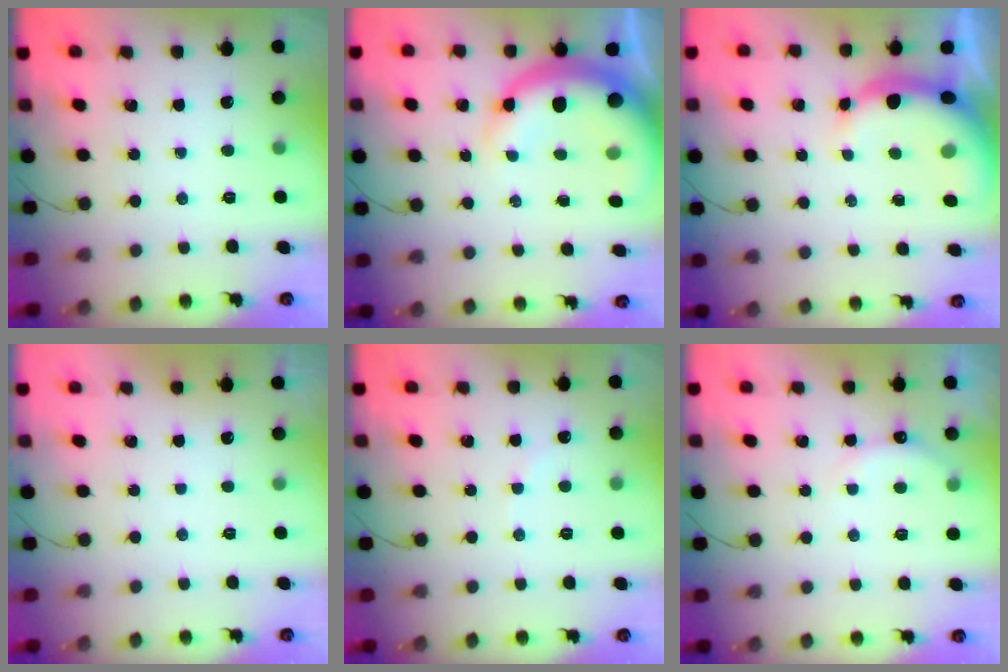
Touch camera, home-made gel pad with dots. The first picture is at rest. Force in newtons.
{"total": 11.6, "press": 11.4, "slide": 2.0}
{"total": 7.7, "press": 7.6, "slide": 1.7}
{"total": 3.0, "press": 3.0, "slide": 0.1}
{"total": 3.9, "press": 3.8, "slide": 0.6}
{"total": 6.5, "press": 6.4, "slide": 1.3}